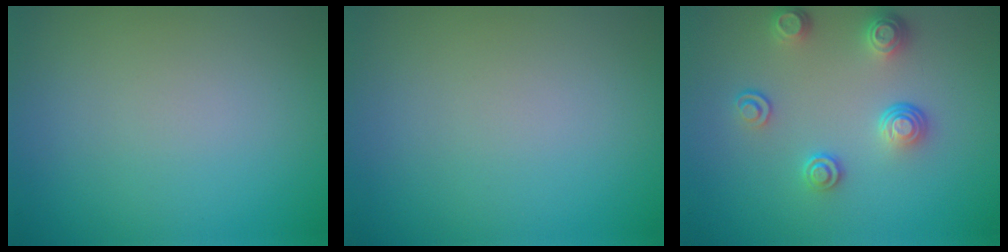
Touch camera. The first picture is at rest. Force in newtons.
{"total": 0.0}
{"total": 3.4, "press": 2.8, "slide": 1.9}